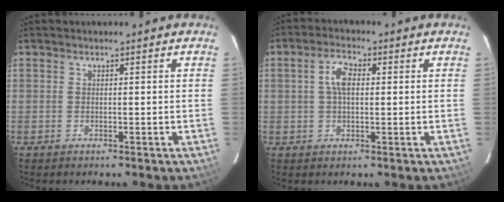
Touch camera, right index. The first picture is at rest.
{"total": 4.6, "force": [0.7, 2.3, 3.8], "torque": [-0.074, 0.012, 0.014]}